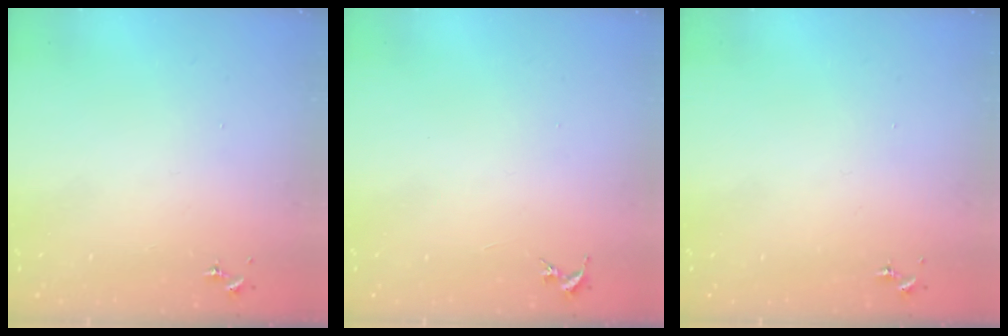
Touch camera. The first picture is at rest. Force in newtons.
{"total": 0.0}
{"total": 0.0}